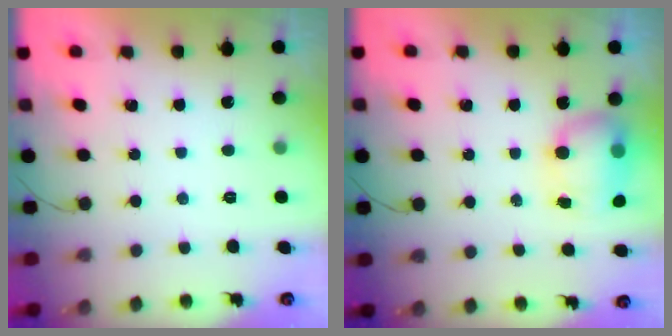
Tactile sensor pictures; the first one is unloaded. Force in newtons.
{"total": 7.7, "press": 7.6, "slide": 1.3}